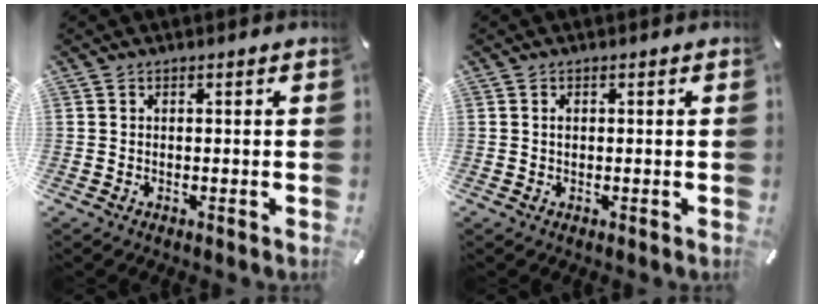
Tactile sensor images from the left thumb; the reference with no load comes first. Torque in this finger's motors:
{"motor_torque": [0.04, -0.05, 0.06, -0.12, 0.00]}